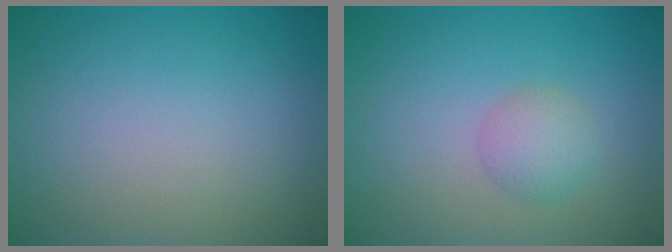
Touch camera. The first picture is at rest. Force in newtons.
{"total": 2.2, "press": 2.2, "slide": 0.1}